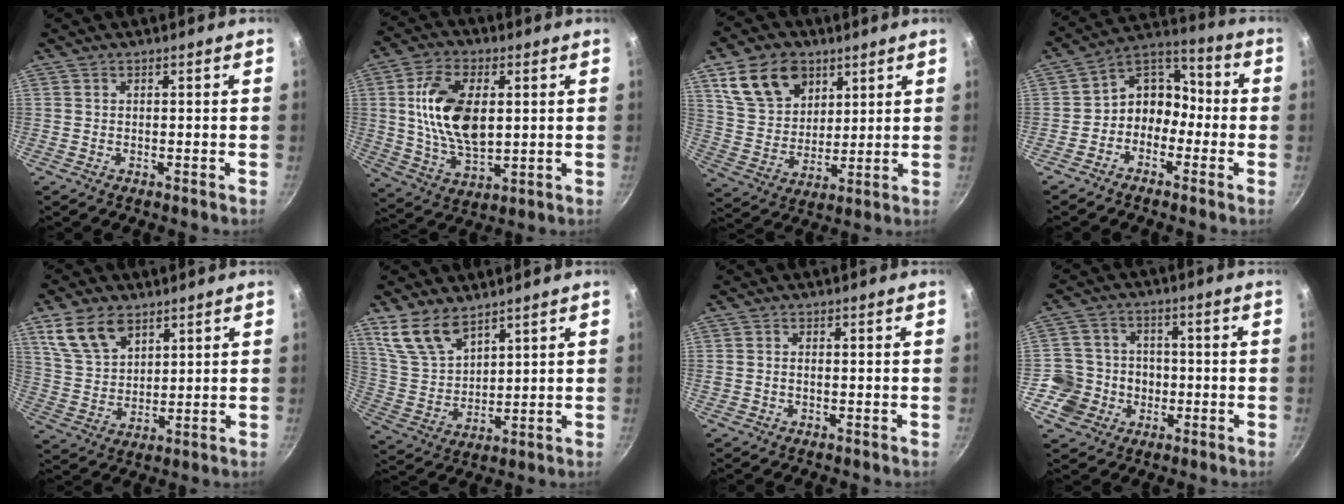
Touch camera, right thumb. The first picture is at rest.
{"total": 16.0, "force": [2.4, 8.9, 13.1], "torque": [-0.236, -0.008, 0.050]}
{"total": 14.3, "force": [7.4, 9.9, 7.1], "torque": [-0.102, -0.023, 0.147]}
{"total": 10.0, "force": [-2.5, 7.9, 5.6], "torque": [-0.053, 0.057, -0.062]}
{"total": 10.4, "force": [6.1, 6.2, 5.8], "torque": [-0.096, -0.021, 0.127]}
{"total": 10.0, "force": [7.2, 4.8, 5.1], "torque": [-0.092, -0.031, 0.159]}
{"total": 1.4, "force": [-0.2, 1.1, 0.8], "torque": [-0.017, 0.006, -0.001]}
{"total": 10.0, "force": [-2.6, 9.4, 2.3], "torque": [-0.005, 0.027, -0.045]}